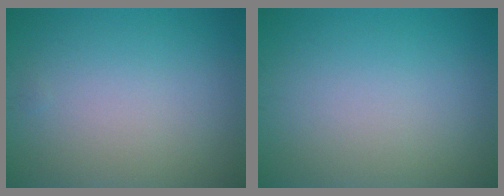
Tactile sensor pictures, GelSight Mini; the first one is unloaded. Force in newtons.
{"total": 0.0}